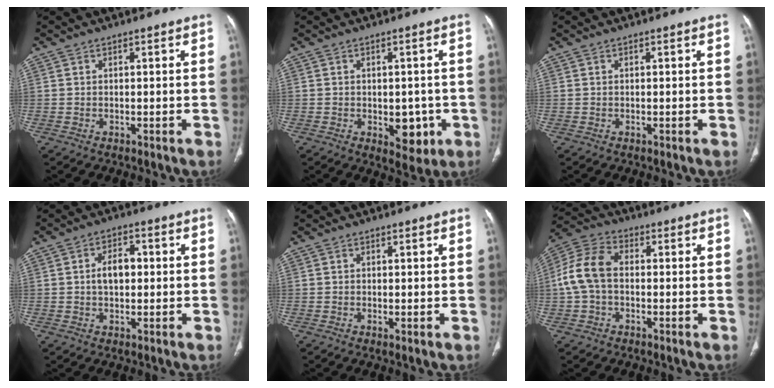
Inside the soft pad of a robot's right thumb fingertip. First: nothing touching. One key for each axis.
{"total": 6.4, "fx": -1.6, "fy": 3.9, "fz": 4.7, "tx": -0.030, "ty": 0.000, "tz": -0.011}
{"total": 0.0}
{"total": 5.4, "fx": 0.3, "fy": 3.4, "fz": 4.2, "tx": -0.065, "ty": 0.013, "tz": 0.001}
{"total": 0.9, "fx": -0.2, "fy": 0.2, "fz": 0.8, "tx": -0.021, "ty": -0.005, "tz": -0.003}
{"total": 9.4, "fx": -0.4, "fy": 6.3, "fz": 7.0, "tx": -0.145, "ty": 0.030, "tz": -0.016}